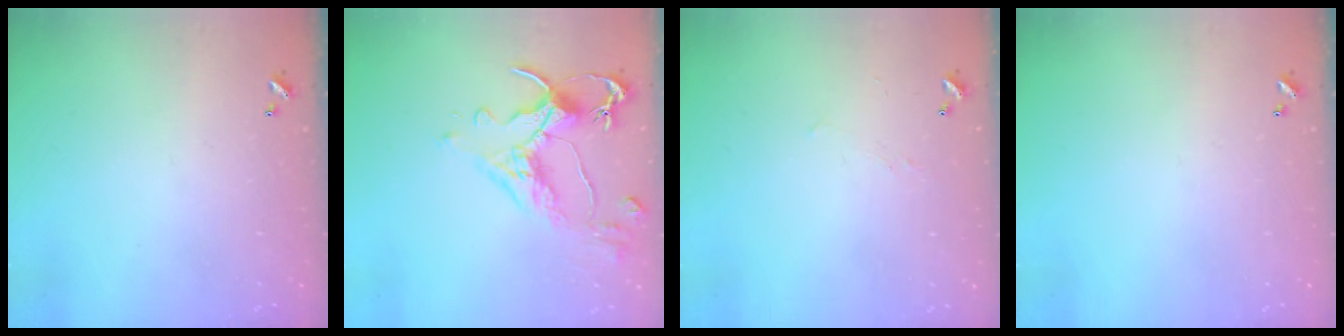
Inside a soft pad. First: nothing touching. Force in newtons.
{"total": 3.2, "press": 2.9, "slide": 1.4}
{"total": 2.9, "press": 2.8, "slide": 0.4}
{"total": 0.0}